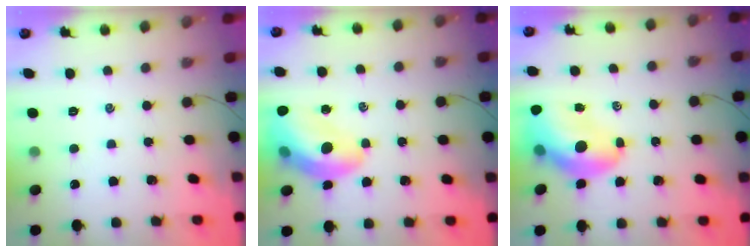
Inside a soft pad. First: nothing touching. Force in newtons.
{"total": 13.8, "press": 13.3, "slide": 3.7}
{"total": 12.1, "press": 11.6, "slide": 3.5}